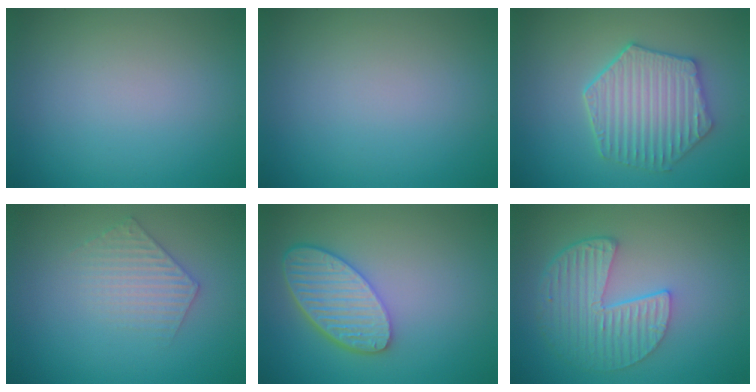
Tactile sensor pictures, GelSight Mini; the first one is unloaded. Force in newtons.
{"total": 0.0}
{"total": 5.6, "press": 4.7, "slide": 3.0}
{"total": 2.4, "press": 2.4, "slide": 0.3}
{"total": 5.5, "press": 4.4, "slide": 3.3}
{"total": 5.5, "press": 4.1, "slide": 3.6}